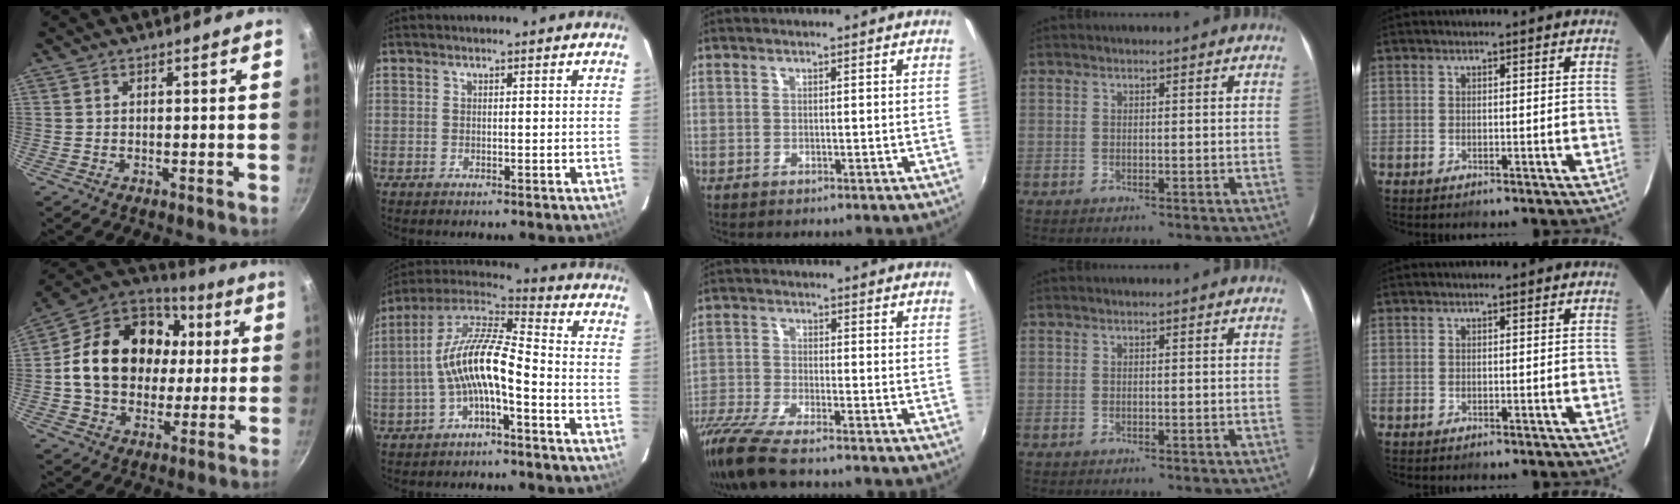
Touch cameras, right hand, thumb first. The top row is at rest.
{"thumb": {"total": 23.5, "force": [2.4, 18.2, 14.8], "torque": [-0.240, 0.033, 0.039]}, "index": {"total": 12.4, "force": [-3.6, 3.2, 11.4], "torque": [-0.233, 0.014, -0.070]}, "middle": {"total": 9.9, "force": [-8.1, 0.8, 5.6], "torque": [-0.133, -0.035, -0.156]}}